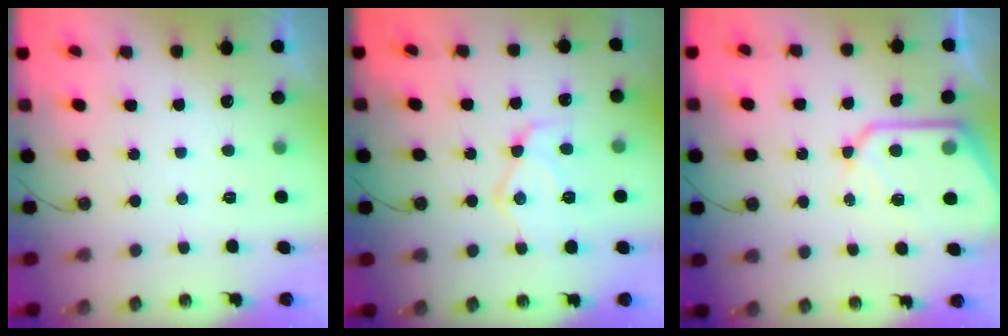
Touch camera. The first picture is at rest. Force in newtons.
{"total": 13.8, "press": 13.7, "slide": 1.1}
{"total": 13.5, "press": 13.4, "slide": 1.3}